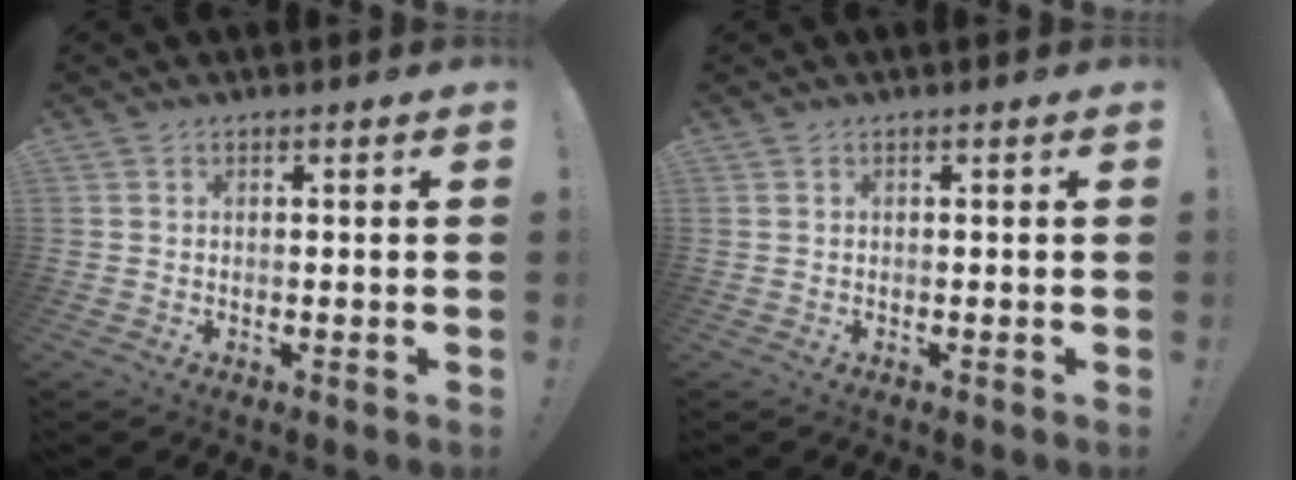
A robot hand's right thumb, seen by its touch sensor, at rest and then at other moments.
{"total": 0.0}